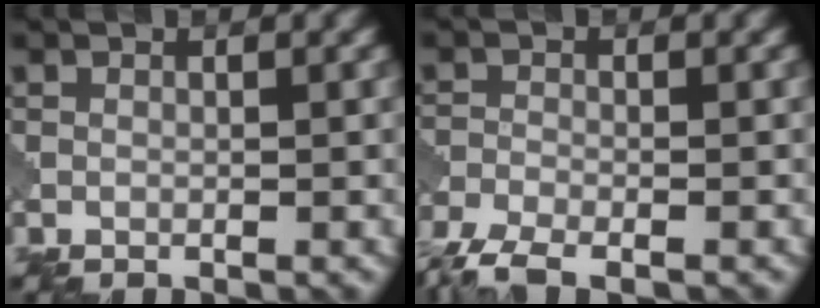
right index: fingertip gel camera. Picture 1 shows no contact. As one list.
[{"total": 4.2, "force": [-3.4, 1.1, 2.2], "torque": [-0.049, -0.011, -0.079]}]